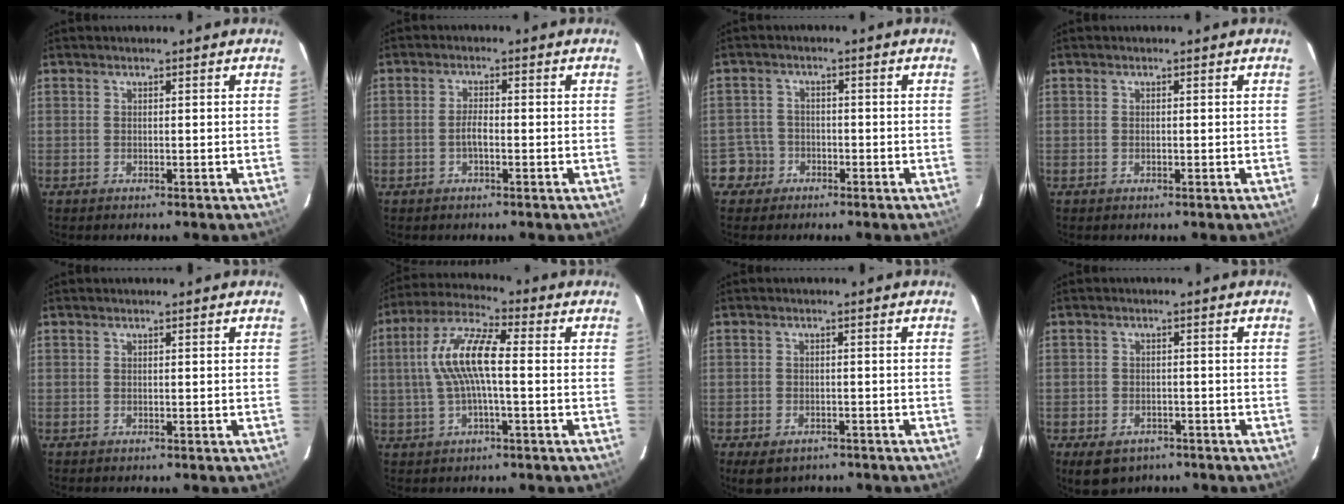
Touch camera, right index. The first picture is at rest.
{"total": 2.3, "force": [-0.8, 0.7, 2.1], "torque": [-0.041, 0.003, -0.017]}
{"total": 4.2, "force": [-2.0, 3.7, -0.3], "torque": [0.007, 0.025, -0.037]}
{"total": 0.0}
{"total": 0.0}
{"total": 11.2, "force": [0.4, 2.8, 10.8], "torque": [-0.217, 0.017, 0.005]}
{"total": 5.1, "force": [-3.4, 3.2, 2.2], "torque": [-0.051, -0.011, -0.046]}
{"total": 6.6, "force": [-4.2, 4.3, 2.7], "torque": [-0.061, -0.004, -0.055]}